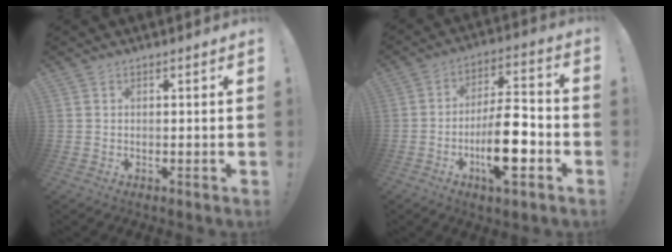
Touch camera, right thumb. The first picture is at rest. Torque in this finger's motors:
{"motor_torque": [2.49, 1.67, 1.30, -1.21, 0.09]}